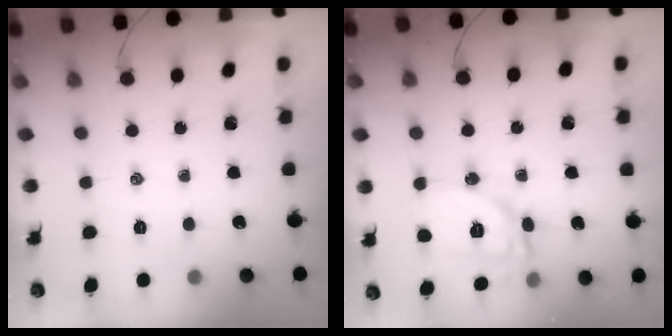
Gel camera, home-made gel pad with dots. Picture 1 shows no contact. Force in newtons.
{"total": 11.8, "press": 11.8, "slide": 0.4}